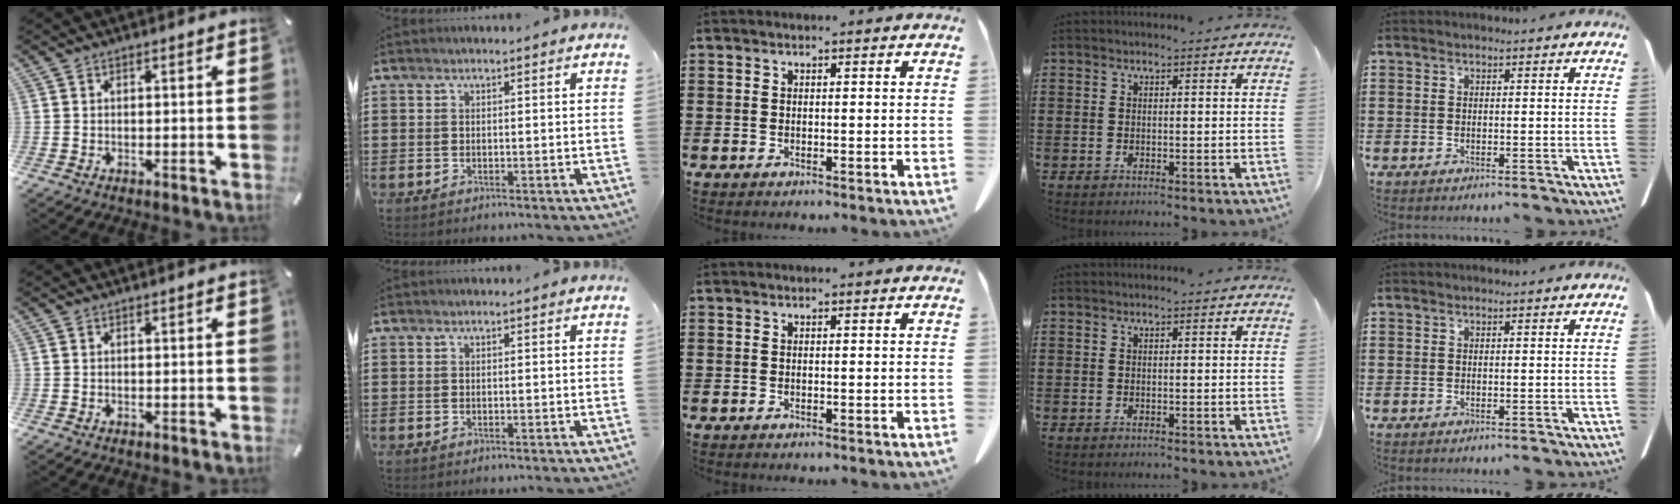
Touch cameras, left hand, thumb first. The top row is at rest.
{}